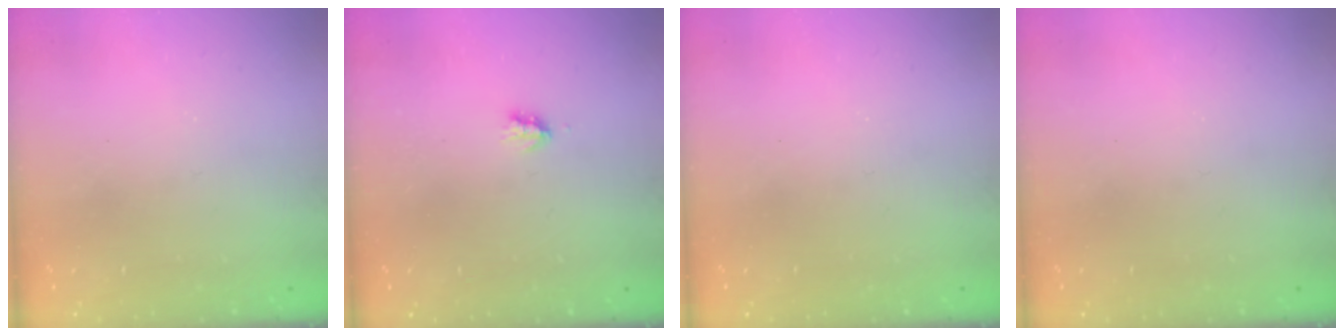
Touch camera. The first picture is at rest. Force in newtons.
{"total": 1.9, "press": 1.8, "slide": 0.4}
{"total": 0.0}
{"total": 0.0}